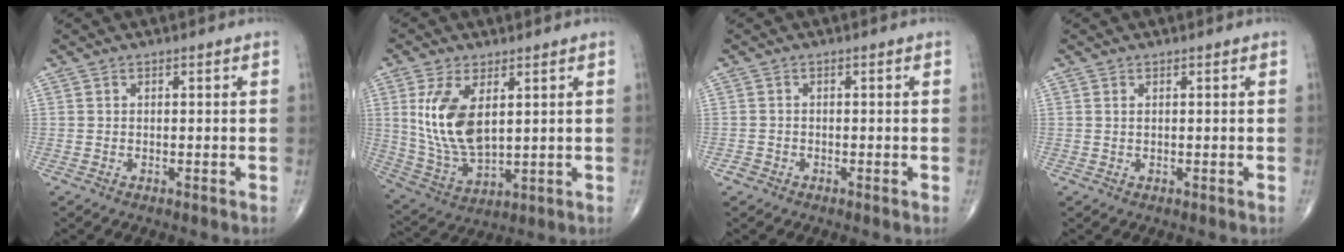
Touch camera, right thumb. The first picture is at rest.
{"total": 12.8, "force": [3.2, 6.5, 10.5], "torque": [-0.206, -0.019, 0.077]}
{"total": 1.0, "force": [-0.7, 0.7, 0.2], "torque": [0.000, 0.002, -0.017]}
{"total": 0.5, "force": [0.2, 0.2, 0.4], "torque": [-0.008, 0.003, 0.005]}